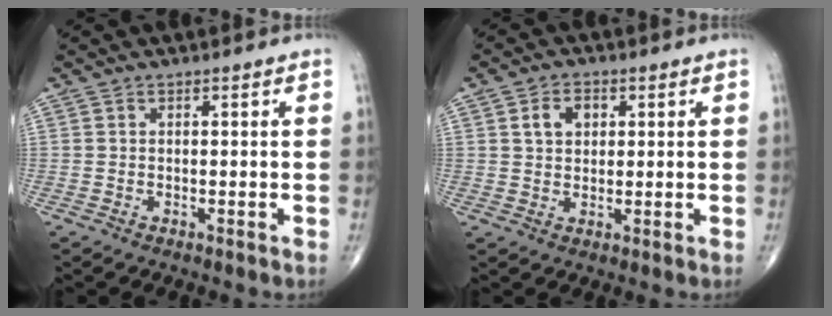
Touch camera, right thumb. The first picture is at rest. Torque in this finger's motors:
{"motor_torque": [0.03, 0.05, 0.19, 0.10, 0.03]}